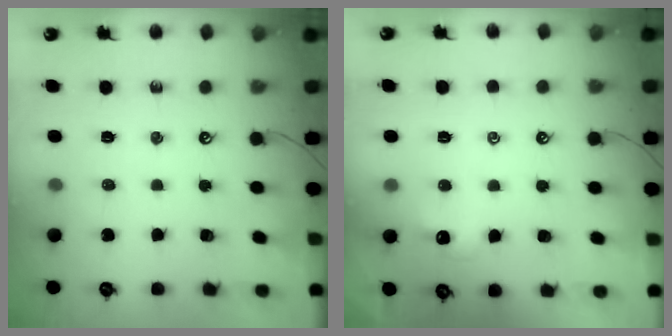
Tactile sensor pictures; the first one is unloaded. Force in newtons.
{"total": 1.0, "press": 0.8, "slide": 0.6}